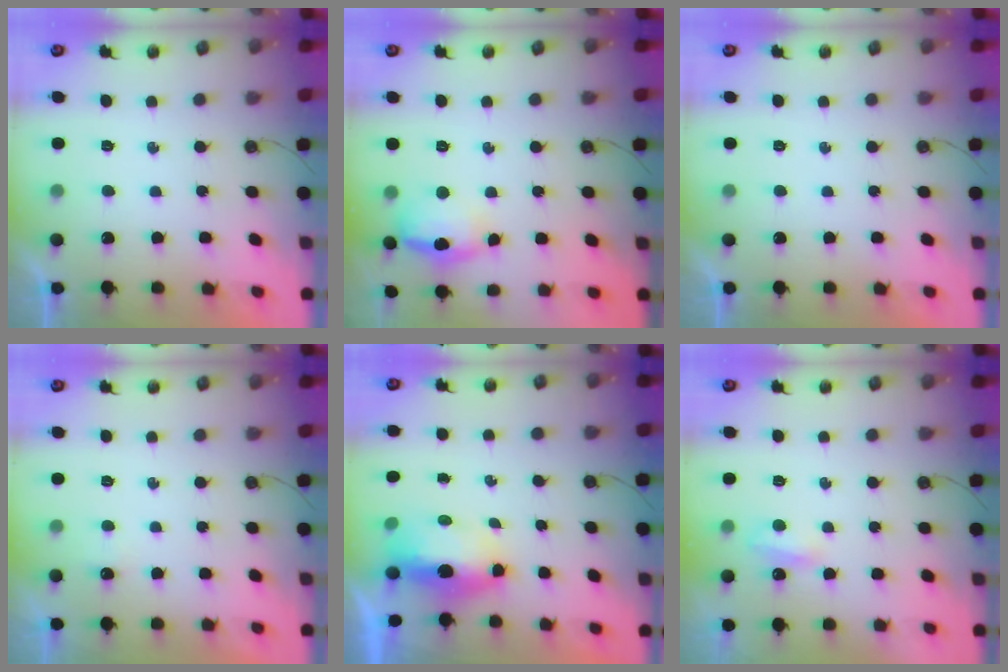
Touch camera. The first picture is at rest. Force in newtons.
{"total": 13.3, "press": 13.2, "slide": 1.8}
{"total": 0.0}
{"total": 1.9, "press": 1.9, "slide": 0.3}
{"total": 6.8, "press": 6.7, "slide": 1.0}
{"total": 4.0, "press": 4.0, "slide": 0.7}